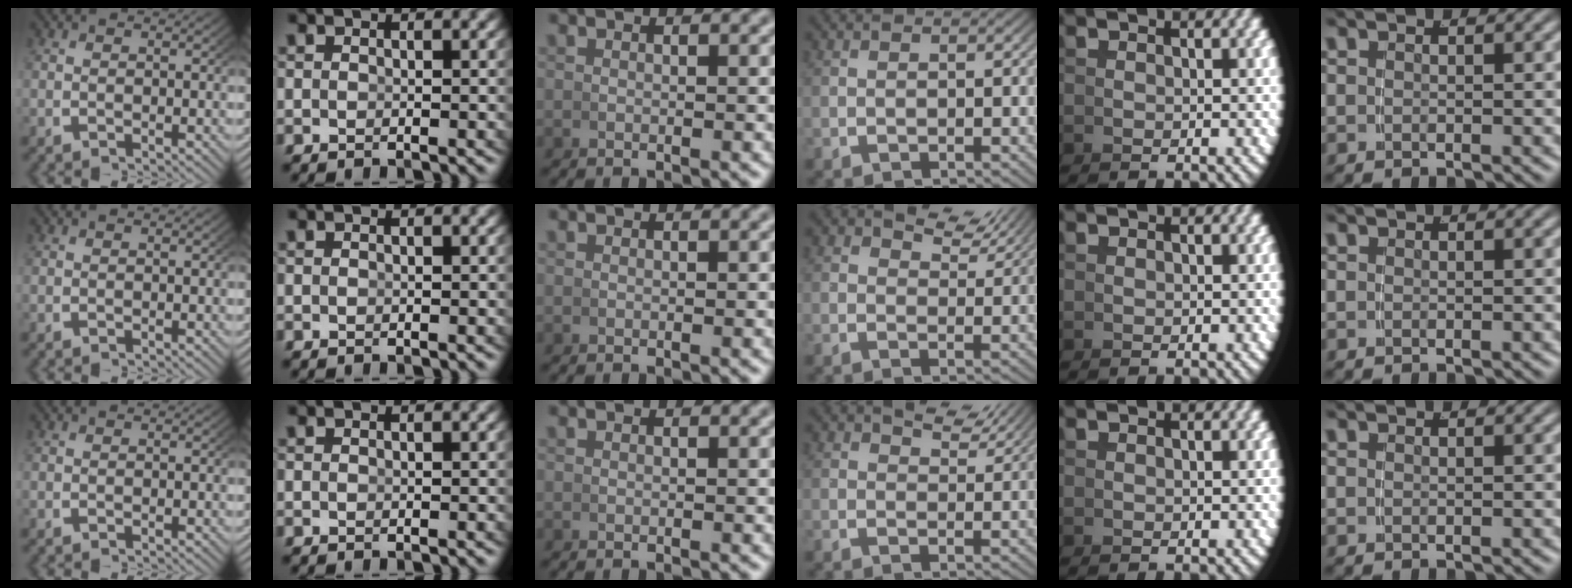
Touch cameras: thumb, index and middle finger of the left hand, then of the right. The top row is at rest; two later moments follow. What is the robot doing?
{"motion": "grasp_and_lifting", "object": "pen"}